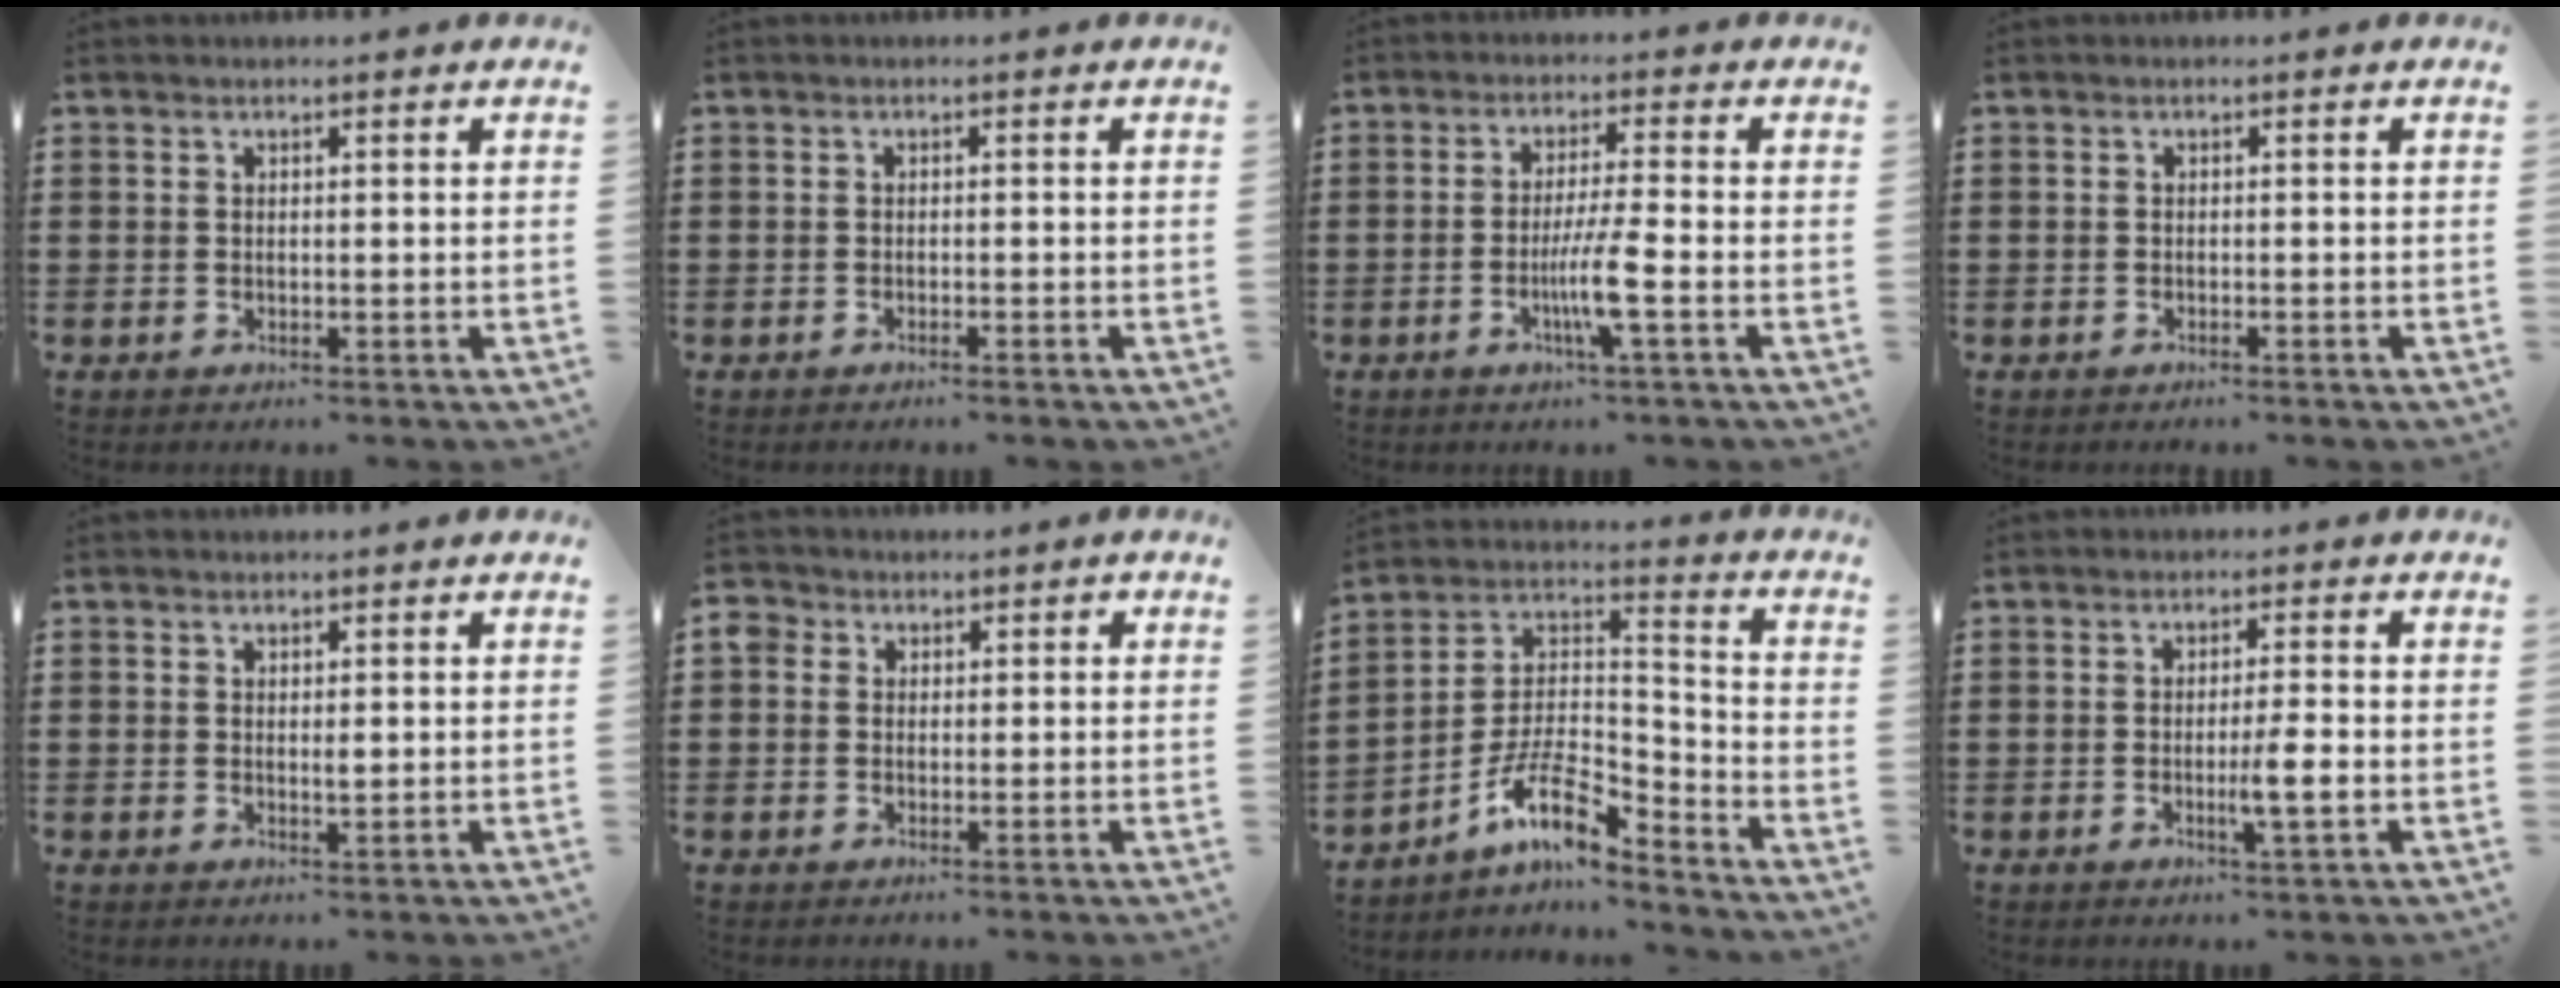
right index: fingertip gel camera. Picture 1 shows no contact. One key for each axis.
{"total": 0.8, "fx": -0.7, "fy": 0.0, "fz": 0.3, "tx": -0.008, "ty": -0.002, "tz": -0.013}
{"total": 6.0, "fx": -2.1, "fy": -0.3, "fz": 5.6, "tx": -0.107, "ty": -0.016, "tz": -0.042}
{"total": 0.6, "fx": -0.5, "fy": 0.0, "fz": 0.2, "tx": -0.006, "ty": -0.001, "tz": -0.011}
{"total": 1.1, "fx": 0.2, "fy": 0.3, "fz": 1.0, "tx": -0.020, "ty": 0.002, "tz": 0.002}
{"total": 1.8, "fx": 0.0, "fy": 1.7, "fz": 0.7, "tx": -0.020, "ty": 0.008, "tz": -0.002}
{"total": 10.8, "fx": -7.4, "fy": 3.4, "fz": 7.0, "tx": -0.149, "ty": 0.005, "tz": -0.146}
{"total": 4.5, "fx": -1.3, "fy": 0.0, "fz": 4.3, "tx": -0.079, "ty": -0.013, "tz": -0.025}